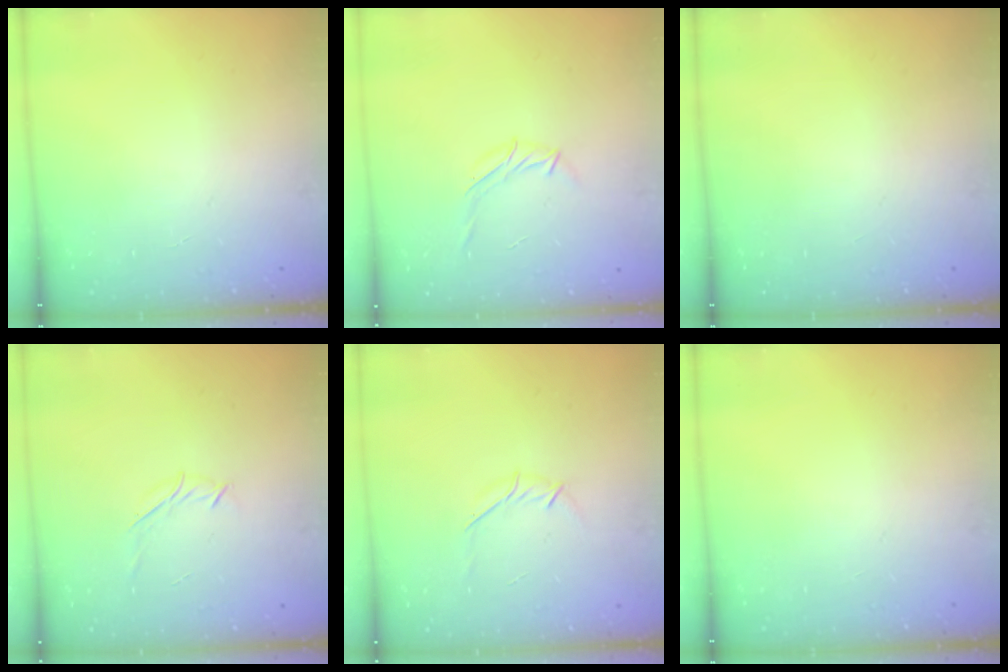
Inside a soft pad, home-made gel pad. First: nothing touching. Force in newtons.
{"total": 6.4, "press": 6.3, "slide": 1.4}
{"total": 0.0}
{"total": 3.9, "press": 3.8, "slide": 0.8}
{"total": 3.8, "press": 3.7, "slide": 1.0}
{"total": 0.0}